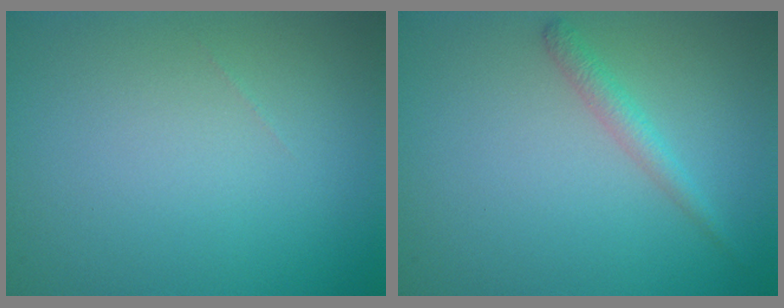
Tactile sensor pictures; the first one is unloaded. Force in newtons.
{"total": 1.6, "press": 1.6, "slide": 0.0}